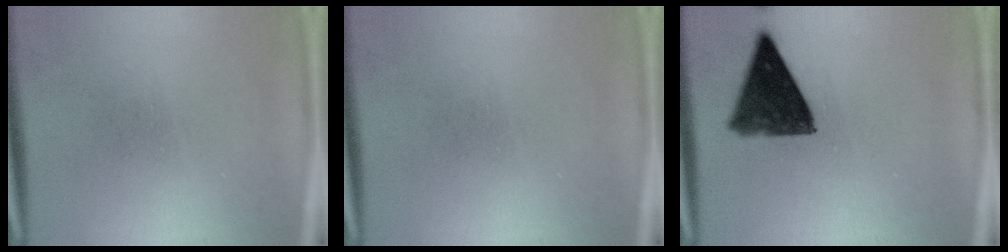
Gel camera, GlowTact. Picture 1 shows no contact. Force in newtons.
{"total": 0.0}
{"total": 10.9}